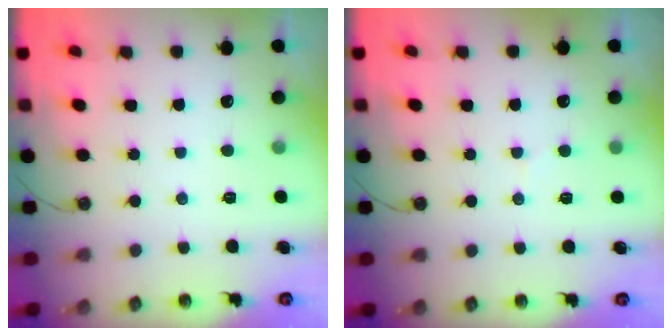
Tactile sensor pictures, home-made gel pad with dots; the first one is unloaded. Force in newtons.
{"total": 4.2, "press": 4.1, "slide": 0.6}